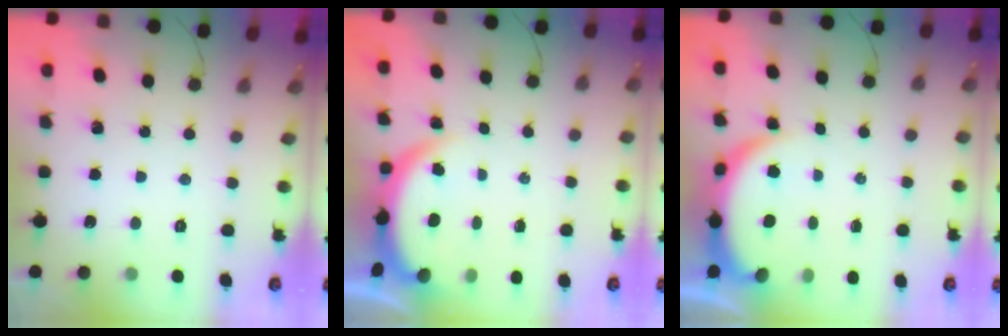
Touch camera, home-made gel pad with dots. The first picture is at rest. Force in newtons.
{"total": 3.8, "press": 3.8, "slide": 0.2}
{"total": 5.7, "press": 5.6, "slide": 0.8}